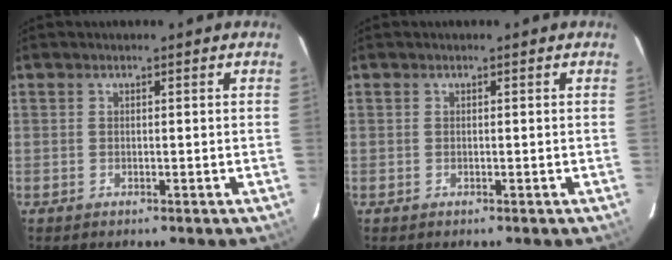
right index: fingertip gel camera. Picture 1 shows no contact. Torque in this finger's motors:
{"motor_torque": [0.08, 0.04, 0.00, 0.01]}